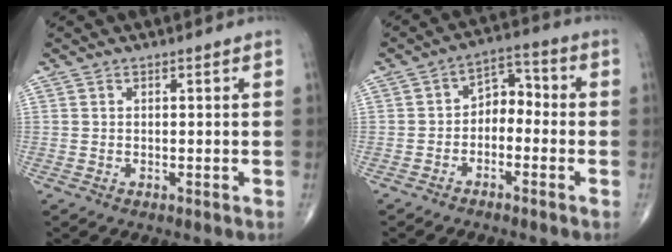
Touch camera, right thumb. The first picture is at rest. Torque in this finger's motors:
{"motor_torque": [0.04, 0.10, 0.28, 0.07, 0.06]}